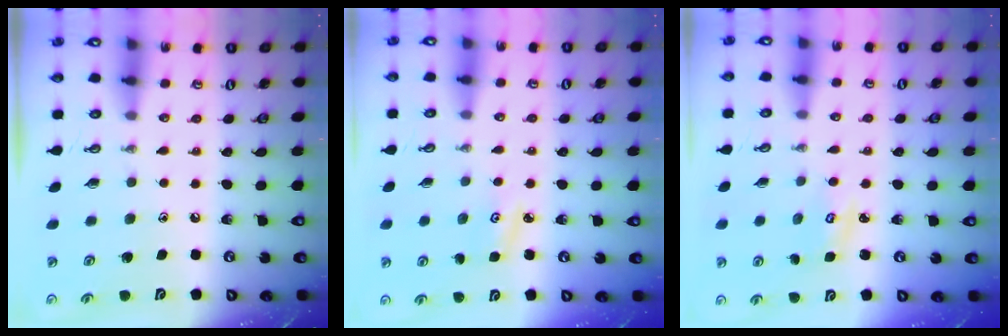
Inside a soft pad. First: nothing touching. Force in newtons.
{"total": 2.9, "press": 2.9, "slide": 0.5}
{"total": 2.9, "press": 2.9, "slide": 0.3}